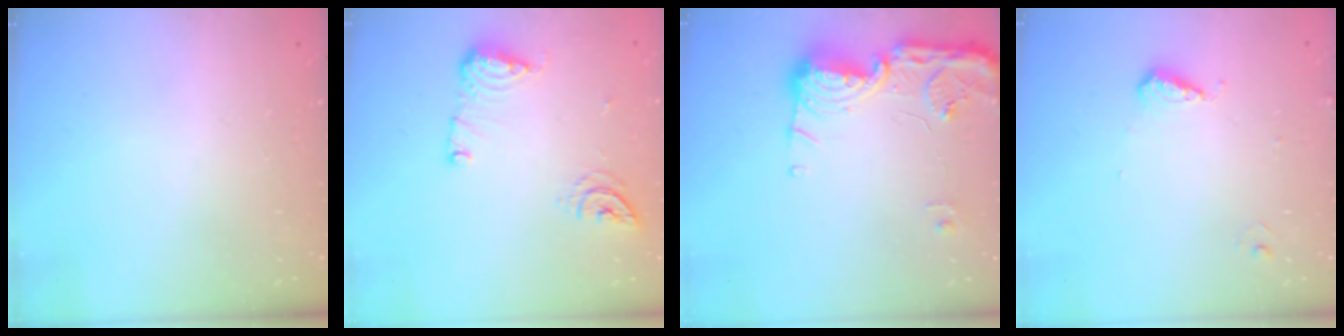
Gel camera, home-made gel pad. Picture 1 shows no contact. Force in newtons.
{"total": 10.0, "press": 10.0, "slide": 0.8}
{"total": 15.0, "press": 14.9, "slide": 0.8}
{"total": 5.0, "press": 4.9, "slide": 0.6}